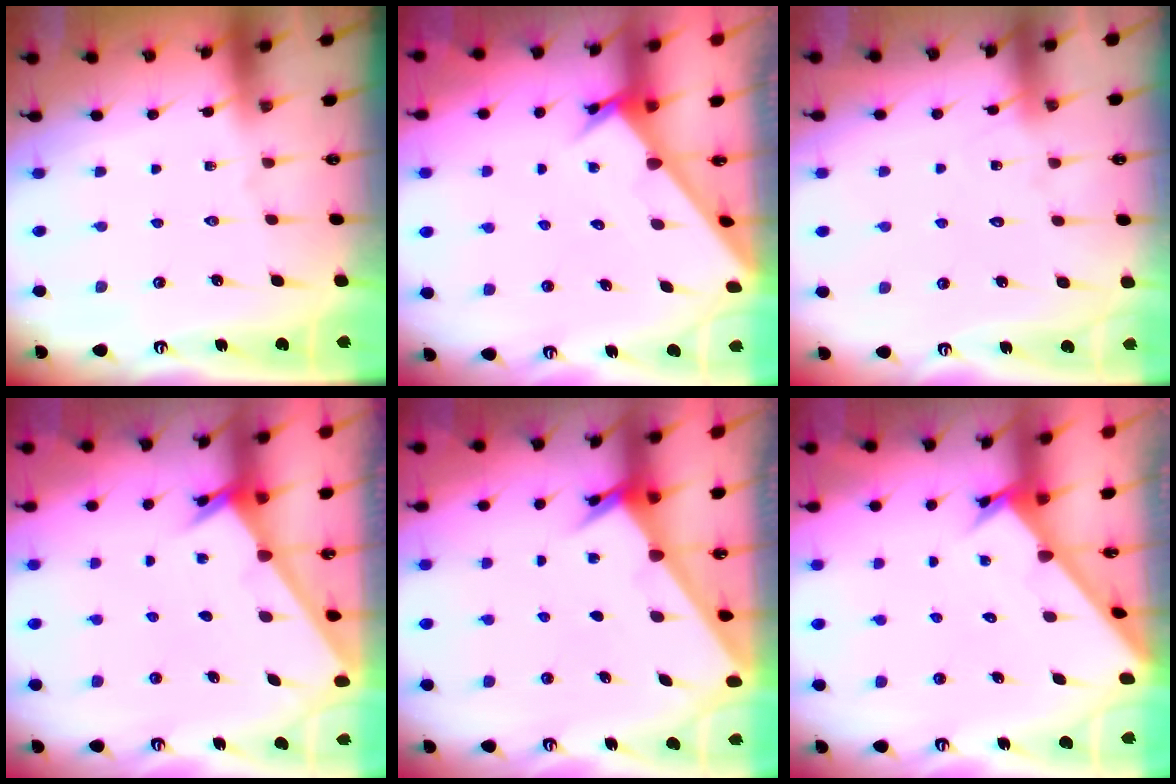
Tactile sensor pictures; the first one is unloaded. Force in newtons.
{"total": 2.8, "press": 2.8, "slide": 0.0}
{"total": 6.0, "press": 6.0, "slide": 0.5}
{"total": 2.5, "press": 2.5, "slide": 0.2}
{"total": 2.5, "press": 2.5, "slide": 0.2}
{"total": 2.4, "press": 2.4, "slide": 0.1}